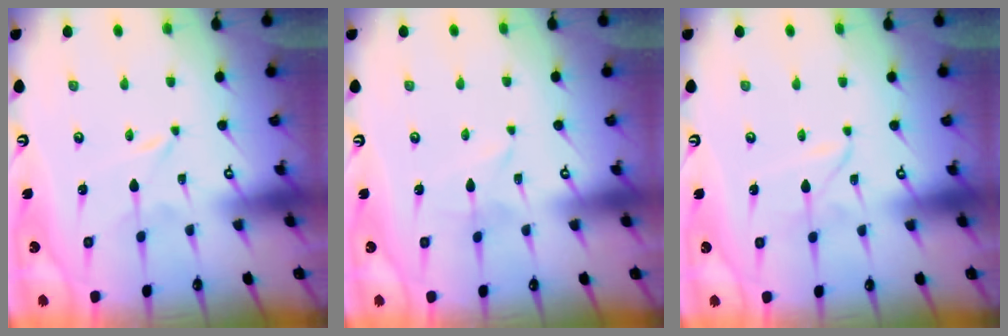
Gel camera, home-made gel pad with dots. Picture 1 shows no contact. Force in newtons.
{"total": 1.6, "press": 1.6, "slide": 0.2}
{"total": 1.9, "press": 1.9, "slide": 0.2}